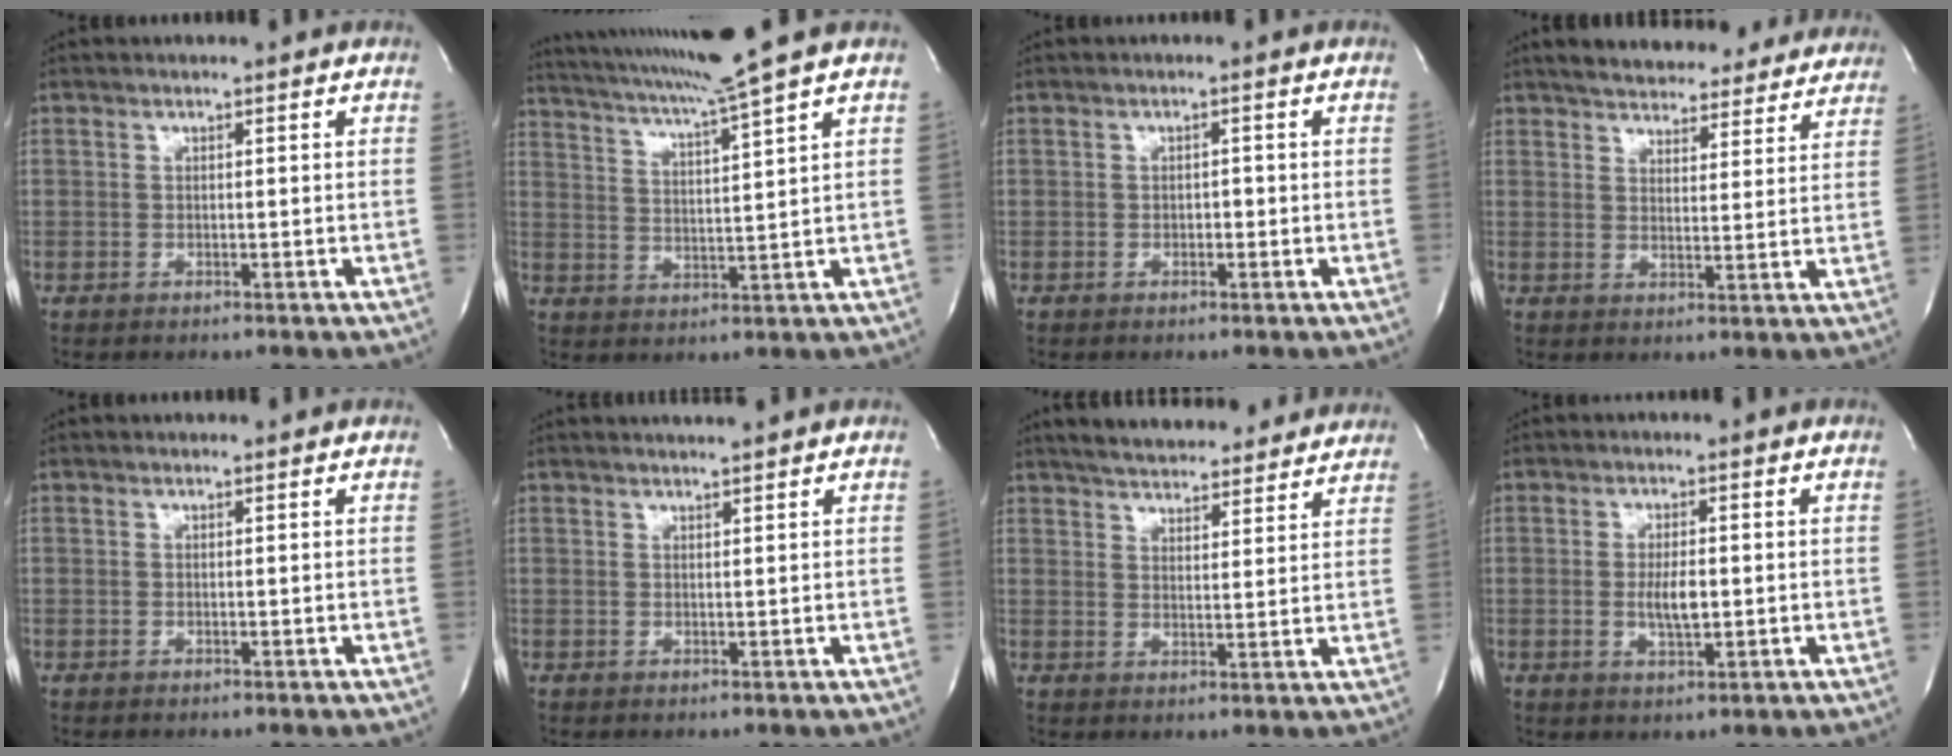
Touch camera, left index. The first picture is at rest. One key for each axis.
{"total": 11.9, "fx": 9.5, "fy": -2.7, "fz": 6.6, "tx": -0.121, "ty": -0.014, "tz": 0.149}
{"total": 1.0, "fx": -0.5, "fy": 0.6, "fz": 0.6, "tx": -0.007, "ty": -0.002, "tz": -0.008}
{"total": 20.7, "fx": 18.6, "fy": 6.2, "fz": 6.6, "tx": -0.096, "ty": 0.006, "tz": 0.230}
{"total": 0.0}
{"total": 2.1, "fx": 2.0, "fy": -0.5, "fz": 0.6, "tx": -0.009, "ty": 0.003, "tz": 0.030}
{"total": 17.8, "fx": 16.0, "fy": 4.2, "fz": 6.5, "tx": -0.099, "ty": 0.017, "tz": 0.214}
{"total": 3.8, "fx": -0.6, "fy": 1.0, "fz": 3.6, "tx": -0.073, "ty": -0.009, "tz": -0.008}